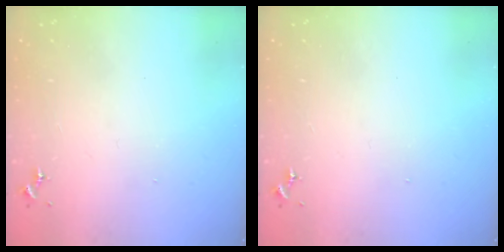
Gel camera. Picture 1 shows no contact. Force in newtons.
{"total": 0.0}